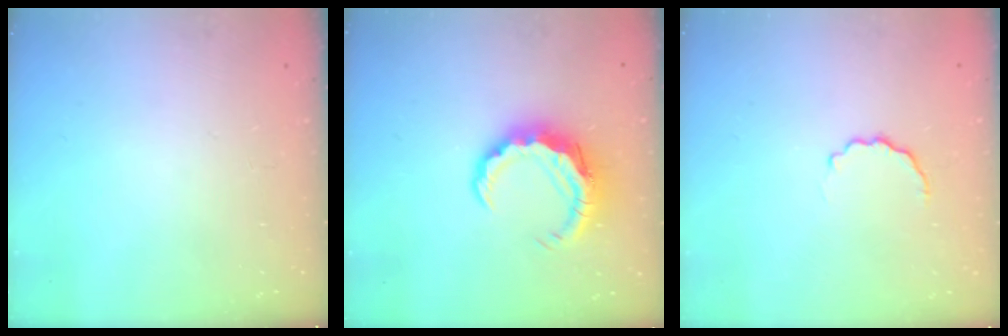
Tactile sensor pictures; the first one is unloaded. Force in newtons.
{"total": 8.5, "press": 8.4, "slide": 1.0}
{"total": 5.0, "press": 4.8, "slide": 1.3}